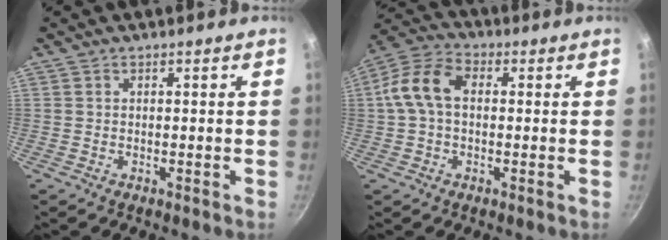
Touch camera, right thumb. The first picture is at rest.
{"total": 10.0, "force": [0.8, 6.6, 7.5], "torque": [-0.153, 0.032, 0.008]}